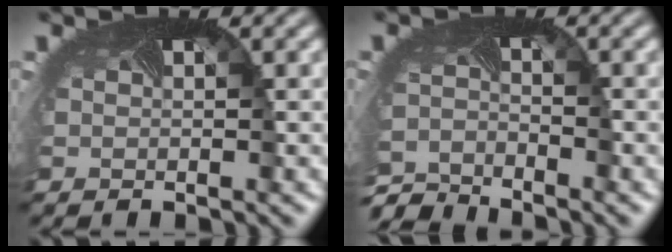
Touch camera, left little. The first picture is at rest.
{"total": 4.9, "force": [-4.9, 0.5, 0.4], "torque": [-0.020, -0.027, -0.096]}